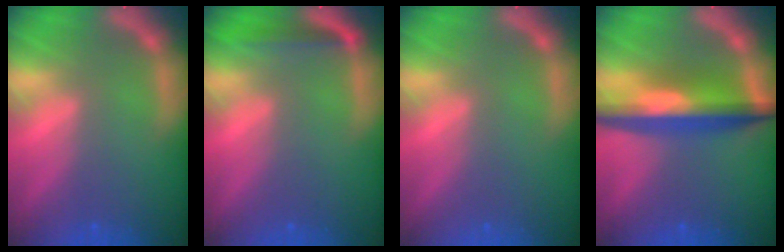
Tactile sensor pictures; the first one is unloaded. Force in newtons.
{"total": 2.5}
{"total": 0.0}
{"total": 8.0}